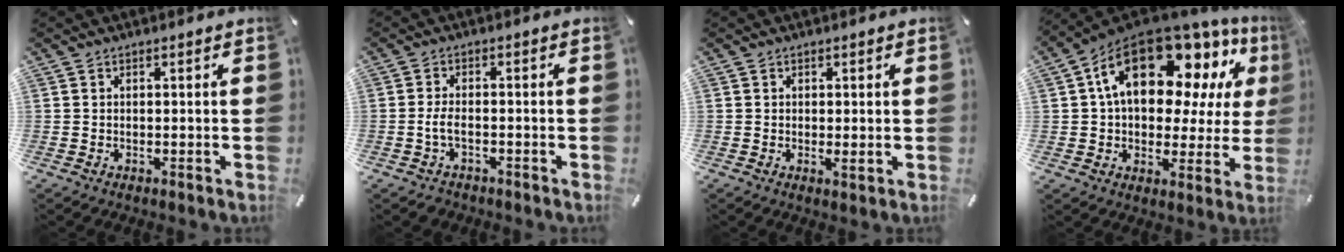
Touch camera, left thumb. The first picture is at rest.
{"total": 3.6, "force": [-1.3, 2.0, 2.8], "torque": [-0.062, 0.005, -0.027]}
{"total": 1.2, "force": [0.2, 0.7, 0.9], "torque": [-0.010, -0.003, 0.002]}
{"total": 21.1, "force": [9.1, 12.2, 14.6], "torque": [-0.249, -0.052, 0.152]}